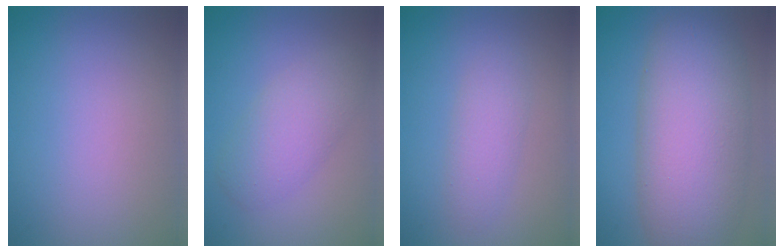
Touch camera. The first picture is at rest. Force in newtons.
{"total": 4.1, "press": 4.1, "slide": 0.1}
{"total": 2.4, "press": 2.4, "slide": 0.1}
{"total": 10.7, "press": 10.7, "slide": 0.5}